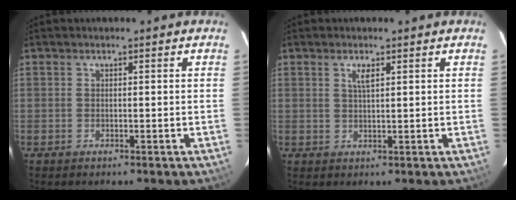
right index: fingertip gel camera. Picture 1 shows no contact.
{"total": 2.1, "force": [1.0, 0.5, 1.7], "torque": [-0.031, 0.001, 0.017]}